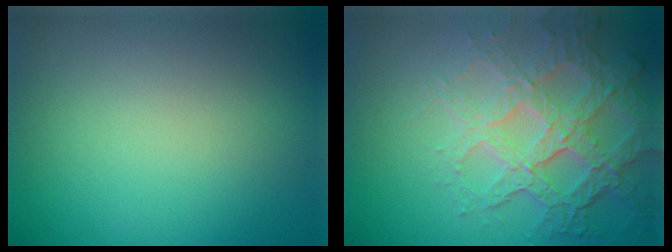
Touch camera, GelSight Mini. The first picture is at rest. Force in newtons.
{"total": 7.4, "press": 5.3, "slide": 5.2}